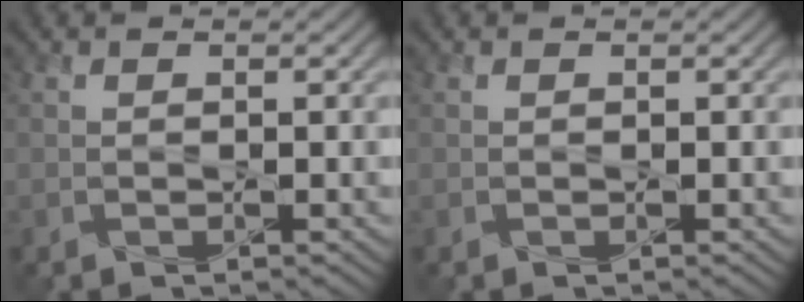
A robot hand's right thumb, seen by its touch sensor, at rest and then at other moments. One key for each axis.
{"total": 0.0}